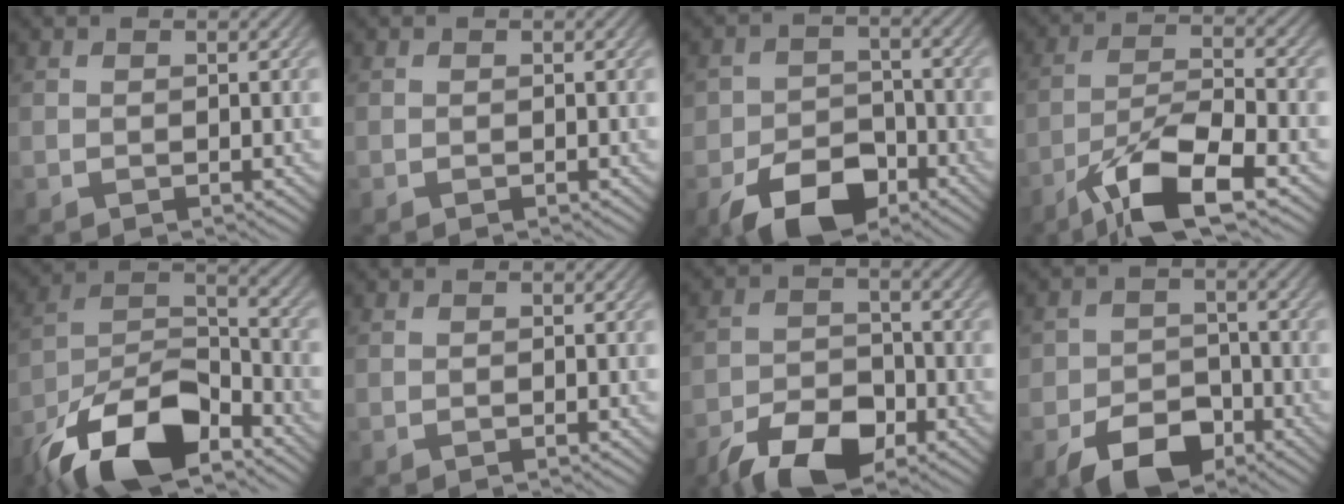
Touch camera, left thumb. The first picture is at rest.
{"total": 0.0}
{"total": 8.1, "force": [-4.9, 4.9, 4.2], "torque": [-0.077, -0.009, -0.091]}
{"total": 11.0, "force": [-6.6, 2.9, 8.3], "torque": [-0.155, 0.000, -0.124]}
{"total": 14.8, "force": [-10.2, 6.0, 8.9], "torque": [-0.180, -0.008, -0.204]}
{"total": 0.0}
{"total": 8.1, "force": [-5.4, 3.9, 4.6], "torque": [-0.085, -0.005, -0.106]}
{"total": 6.9, "force": [-4.2, 4.4, 3.4], "torque": [-0.059, -0.006, -0.081]}